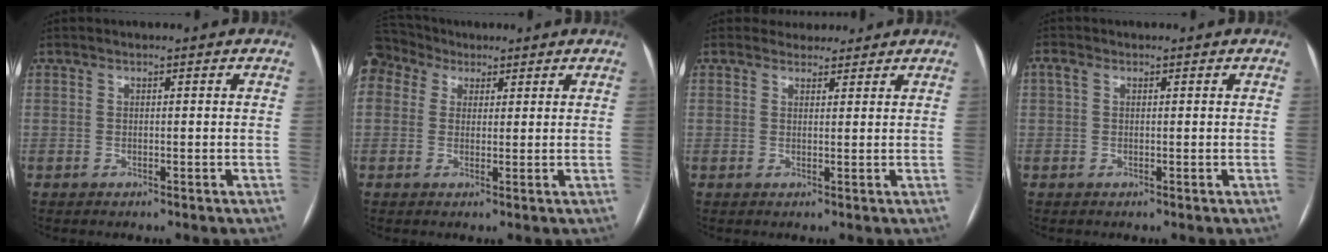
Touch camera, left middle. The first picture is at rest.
{"total": 6.7, "force": [4.4, 4.8, 1.7], "torque": [-0.044, 0.046, 0.091]}
{"total": 3.0, "force": [2.7, 1.4, -0.2], "torque": [0.008, 0.008, 0.036]}
{"total": 1.3, "force": [0.5, 0.8, 0.9], "torque": [-0.027, 0.017, 0.012]}